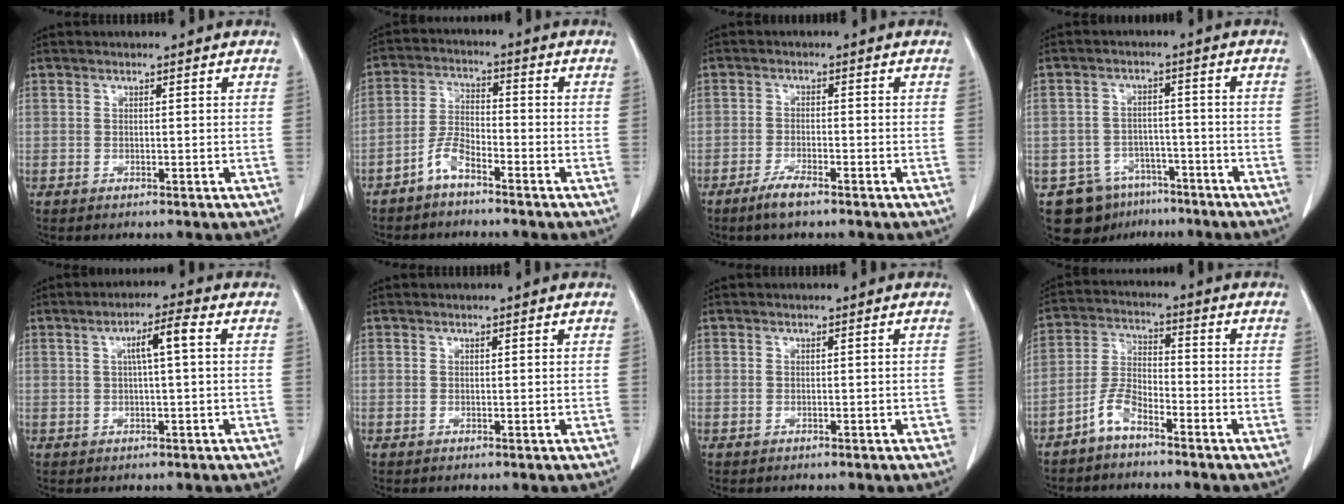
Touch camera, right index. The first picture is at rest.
{"total": 4.5, "force": [-3.4, 1.4, 2.5], "torque": [-0.056, 0.005, -0.072]}
{"total": 3.4, "force": [-2.5, 0.4, 2.2], "torque": [-0.047, -0.003, -0.050]}
{"total": 9.3, "force": [-6.0, 6.9, 1.8], "torque": [-0.030, 0.017, -0.086]}
{"total": 4.5, "force": [1.0, 0.2, 4.4], "torque": [-0.077, 0.010, 0.015]}
{"total": 0.0}
{"total": 0.8, "force": [-0.4, 0.4, 0.5], "torque": [0.000, 0.002, -0.005]}
{"total": 5.2, "force": [-3.9, 1.8, 2.8], "torque": [-0.067, 0.005, -0.083]}